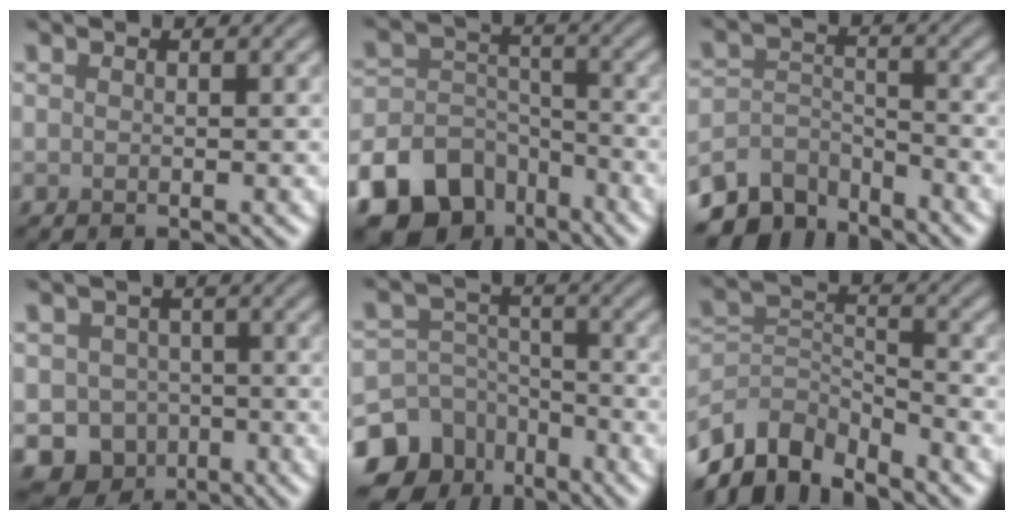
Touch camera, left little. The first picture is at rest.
{"total": 13.7, "force": [-9.1, 9.3, 4.4], "torque": [-0.105, -0.032, -0.154]}
{"total": 6.1, "force": [-5.3, 2.6, 1.5], "torque": [-0.026, -0.011, -0.104]}
{"total": 9.6, "force": [-4.7, 8.2, 2.0], "torque": [-0.006, -0.044, -0.086]}
{"total": 11.7, "force": [-7.4, 8.5, 3.0], "torque": [-0.069, -0.031, -0.130]}
{"total": 7.7, "force": [-6.1, 3.4, 3.3], "torque": [-0.057, -0.010, -0.128]}